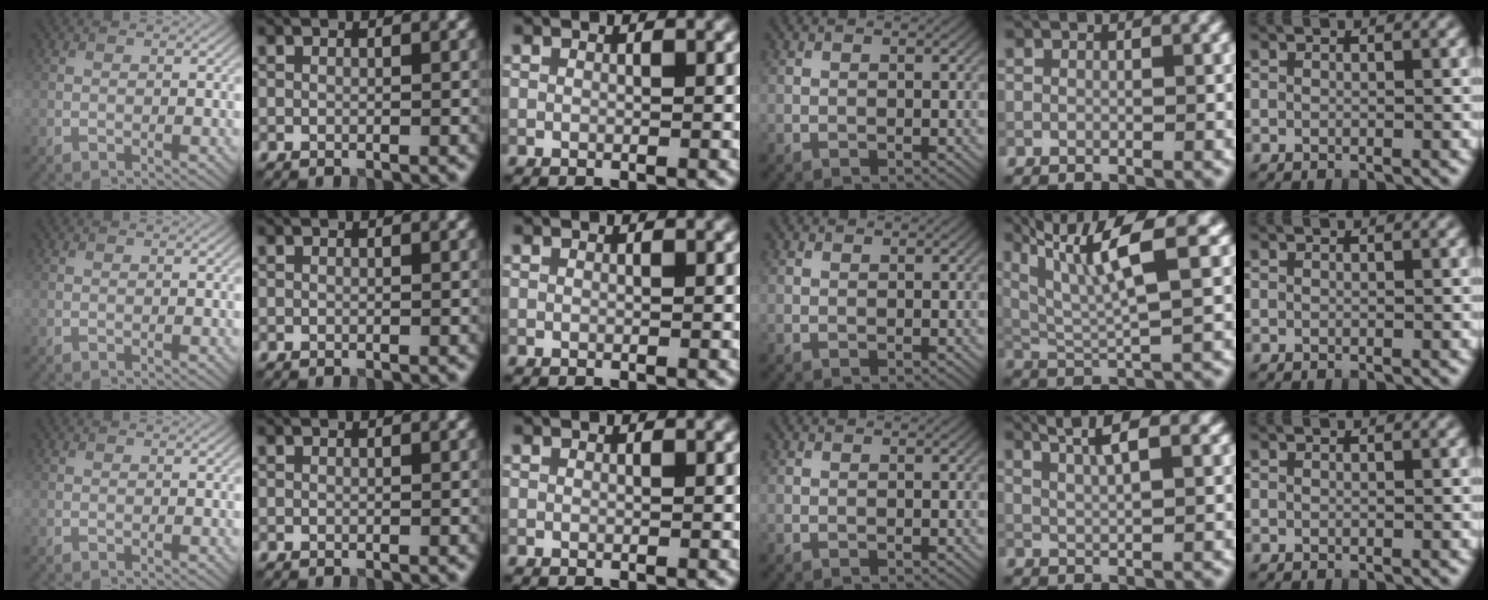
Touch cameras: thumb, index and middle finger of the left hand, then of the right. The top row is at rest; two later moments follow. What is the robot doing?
{"motion": "lift_and_place", "object": "calculator"}